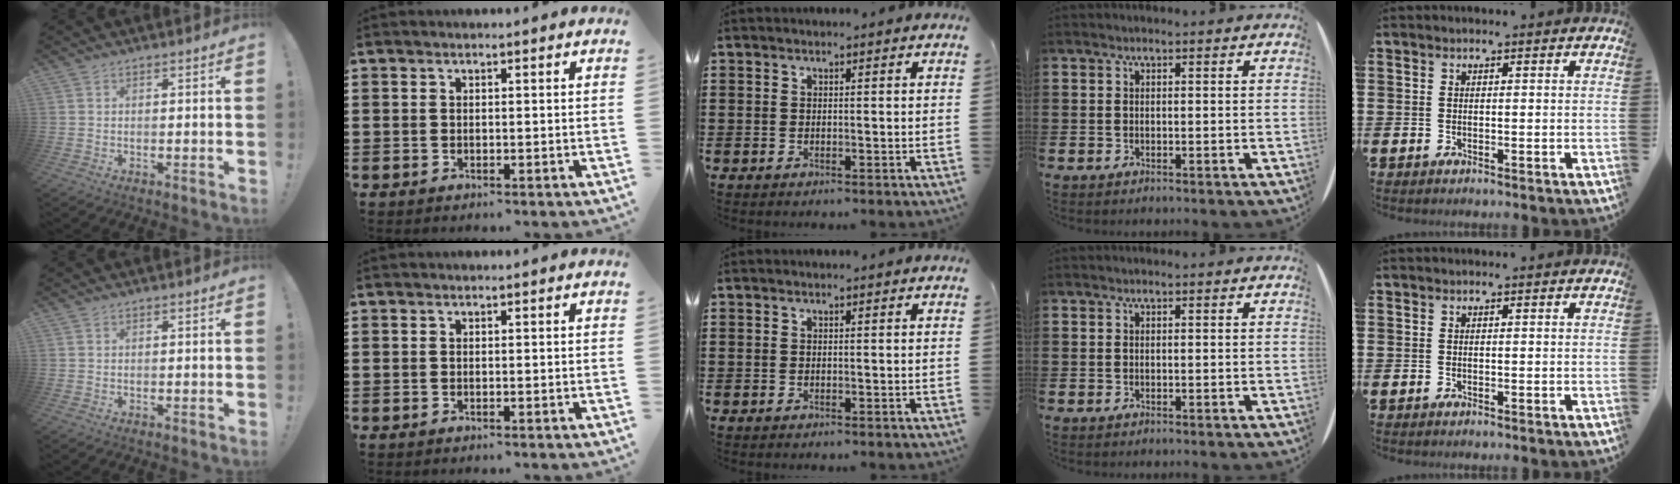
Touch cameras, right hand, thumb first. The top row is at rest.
{}